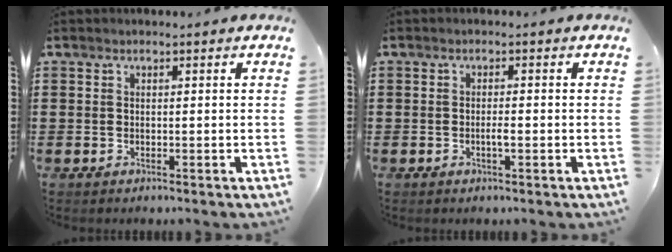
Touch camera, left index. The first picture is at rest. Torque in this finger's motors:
{"motor_torque": [0.04, 0.03, 0.02, 0.04]}